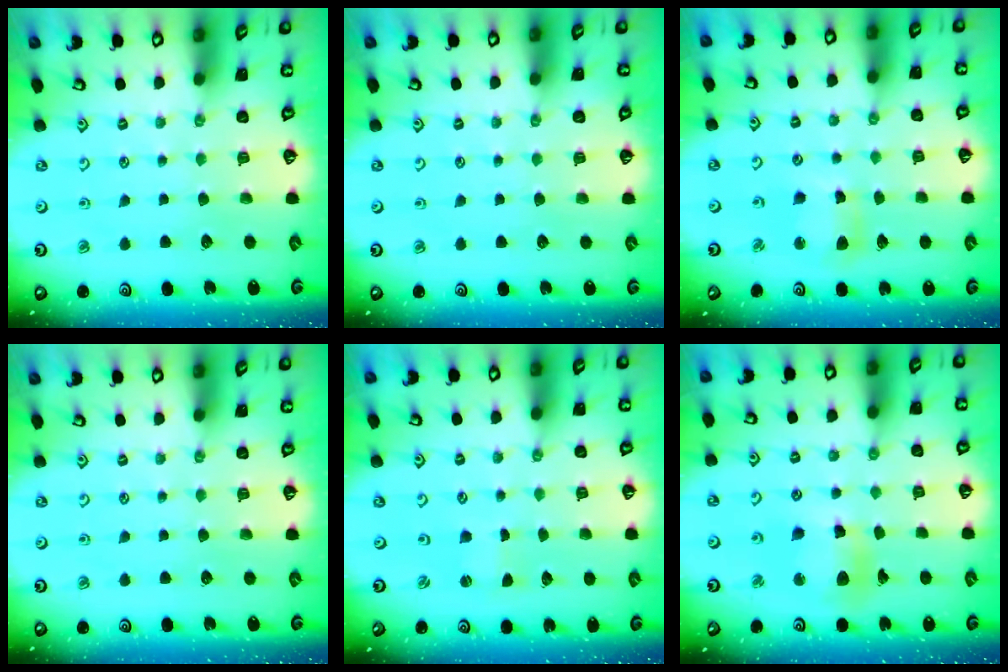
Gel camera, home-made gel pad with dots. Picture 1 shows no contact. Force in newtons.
{"total": 0.0}
{"total": 7.3, "press": 7.2, "slide": 1.2}
{"total": 0.0}
{"total": 0.0}
{"total": 9.4, "press": 9.3, "slide": 0.9}